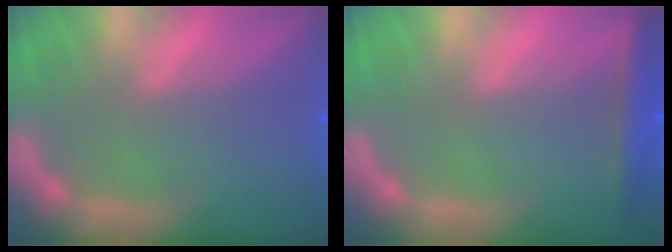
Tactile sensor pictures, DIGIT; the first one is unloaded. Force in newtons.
{"total": 2.9}